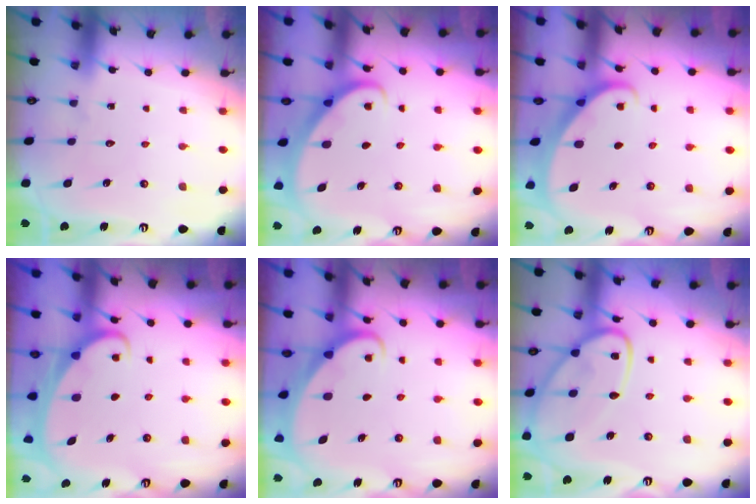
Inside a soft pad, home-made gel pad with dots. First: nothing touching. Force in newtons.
{"total": 2.7, "press": 2.7, "slide": 0.1}
{"total": 1.8, "press": 1.8, "slide": 0.1}
{"total": 2.3, "press": 2.3, "slide": 0.3}
{"total": 2.1, "press": 2.1, "slide": 0.3}
{"total": 14.9, "press": 14.9, "slide": 1.3}